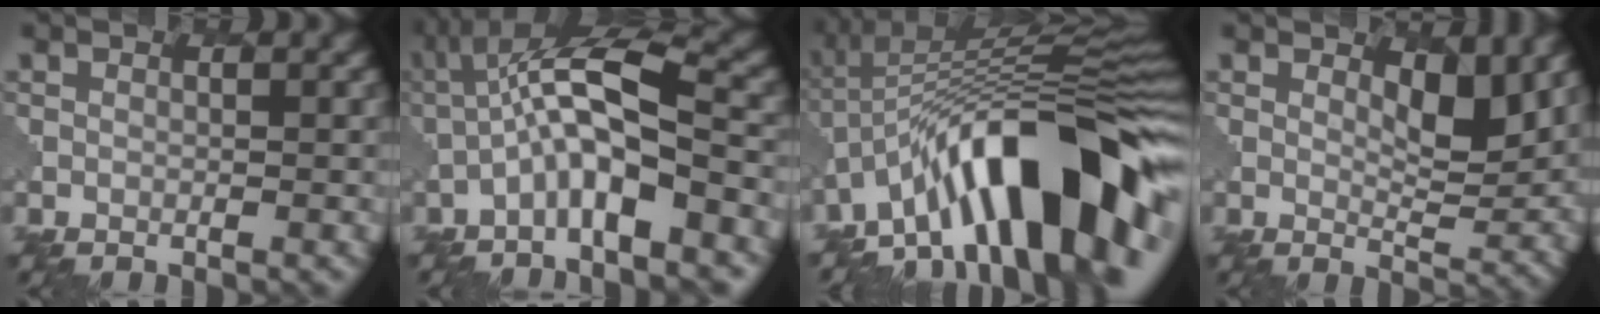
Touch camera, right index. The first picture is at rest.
{"total": 6.8, "force": [-2.1, 1.4, 6.4], "torque": [-0.116, 0.022, -0.045]}
{"total": 13.1, "force": [-6.1, 4.2, 10.8], "torque": [-0.151, 0.027, -0.098]}
{"total": 3.7, "force": [1.8, 1.4, 2.9], "torque": [-0.050, -0.013, 0.036]}